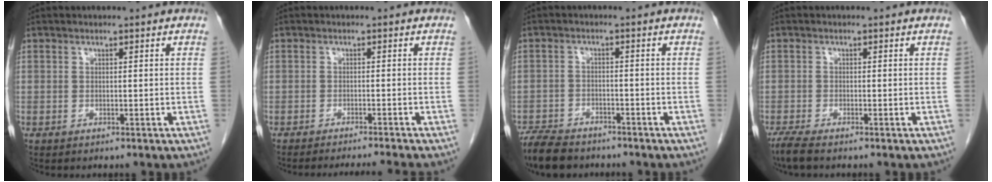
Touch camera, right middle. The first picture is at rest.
{"total": 6.8, "force": [-6.3, -1.6, 2.3], "torque": [-0.014, -0.011, -0.088]}
{"total": 7.6, "force": [-6.6, 2.7, 2.8], "torque": [-0.048, -0.014, -0.110]}
{"total": 2.7, "force": [-2.2, 0.2, 1.5], "torque": [-0.040, -0.010, -0.043]}